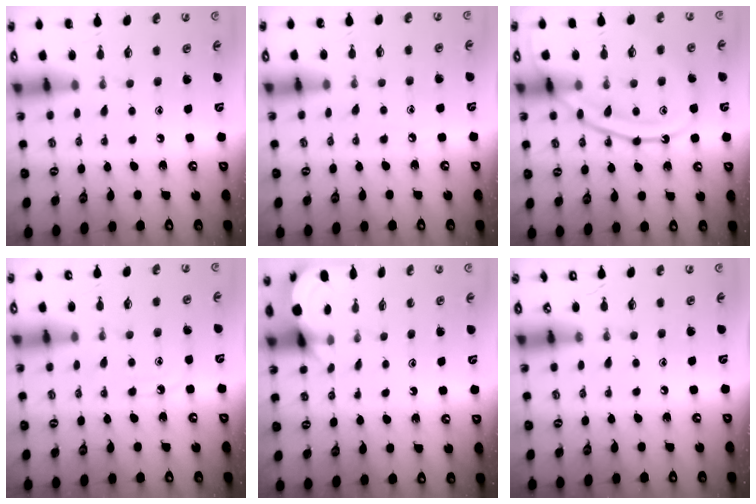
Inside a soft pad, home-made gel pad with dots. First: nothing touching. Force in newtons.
{"total": 6.2, "press": 6.2, "slide": 0.7}
{"total": 14.5, "press": 14.4, "slide": 1.4}
{"total": 5.6, "press": 5.6, "slide": 0.7}
{"total": 4.9, "press": 4.9, "slide": 0.4}
{"total": 0.0}